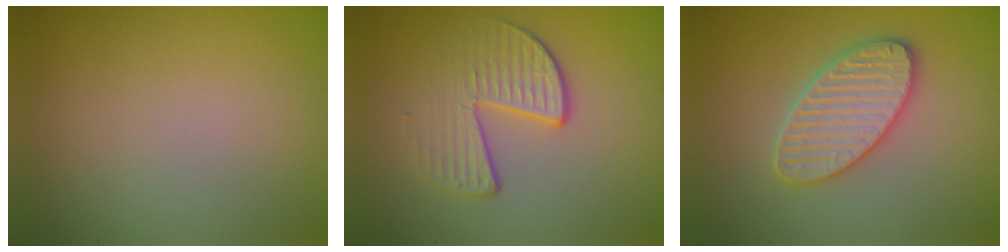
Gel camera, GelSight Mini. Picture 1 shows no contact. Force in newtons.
{"total": 3.8, "press": 2.8, "slide": 2.6}
{"total": 4.4, "press": 4.3, "slide": 0.5}